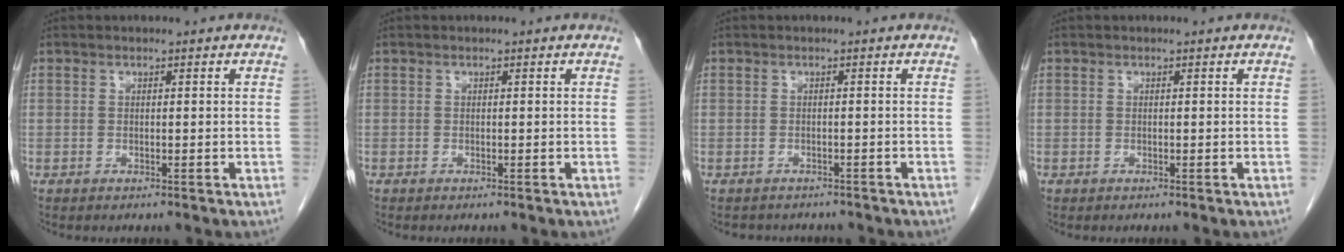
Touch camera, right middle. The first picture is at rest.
{"total": 0.0}
{"total": 4.4, "force": [-3.9, 1.8, 0.8], "torque": [-0.010, 0.002, -0.046]}
{"total": 0.0}